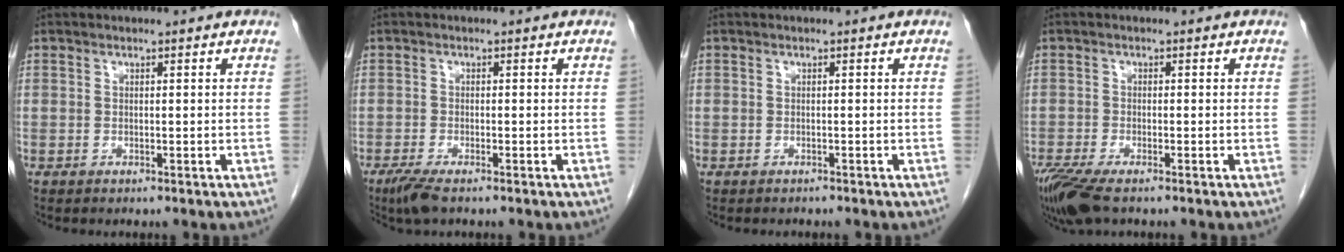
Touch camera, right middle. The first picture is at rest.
{"total": 3.3, "force": [-2.4, 0.6, 2.2], "torque": [-0.047, -0.009, -0.046]}
{"total": 0.7, "force": [-0.7, 0.2, 0.0], "torque": [-0.012, -0.003, -0.011]}
{"total": 6.1, "force": [-4.4, 1.3, 4.1], "torque": [-0.079, -0.016, -0.081]}